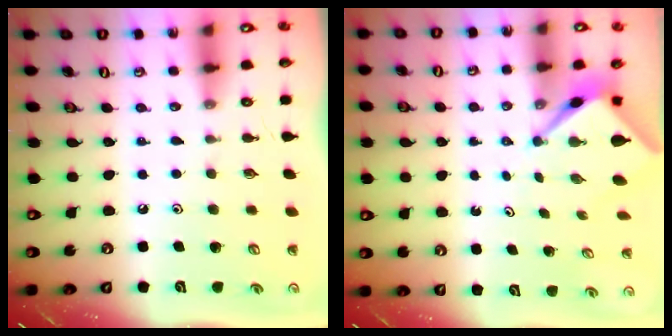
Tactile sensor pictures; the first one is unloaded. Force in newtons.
{"total": 3.0, "press": 3.0, "slide": 0.2}